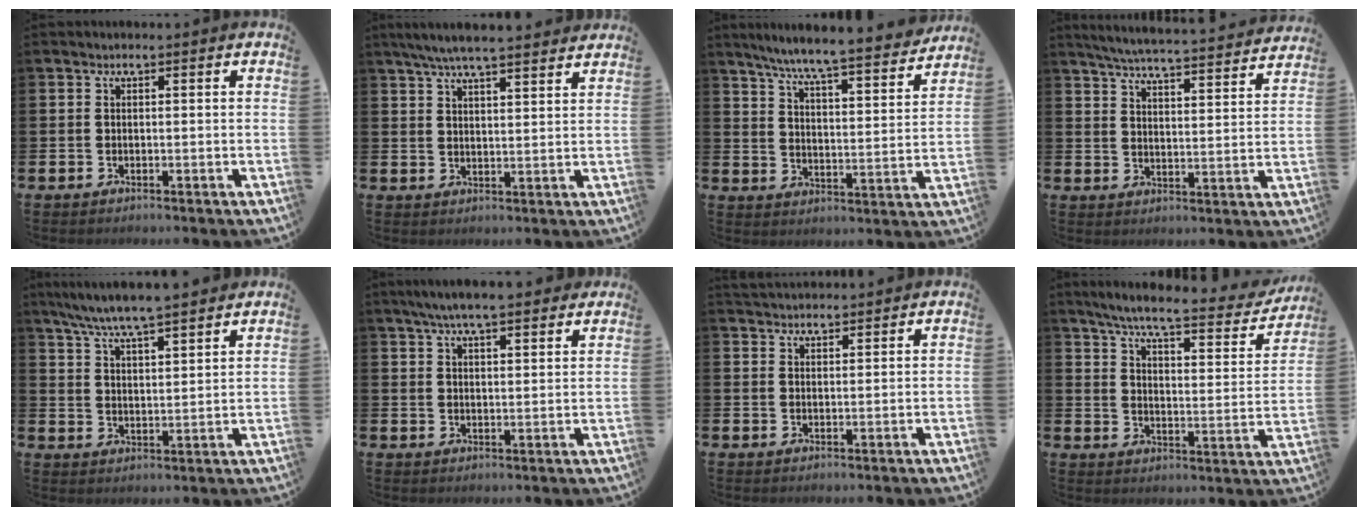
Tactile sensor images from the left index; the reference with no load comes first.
{"total": 6.2, "force": [5.8, 0.4, 2.1], "torque": [-0.051, -0.020, 0.105]}
{"total": 7.7, "force": [7.2, -0.3, 2.8], "torque": [-0.074, -0.057, 0.120]}
{"total": 5.7, "force": [5.5, 0.0, 1.4], "torque": [-0.043, -0.047, 0.093]}
{"total": 7.0, "force": [6.8, 0.0, 1.9], "torque": [-0.063, -0.035, 0.122]}
{"total": 5.9, "force": [5.4, 0.8, 2.3], "torque": [-0.055, -0.014, 0.097]}
{"total": 2.5, "force": [2.5, 0.4, 0.1], "torque": [-0.004, -0.010, 0.045]}
{"total": 6.7, "force": [5.8, 0.6, 3.2], "torque": [-0.081, -0.045, 0.091]}